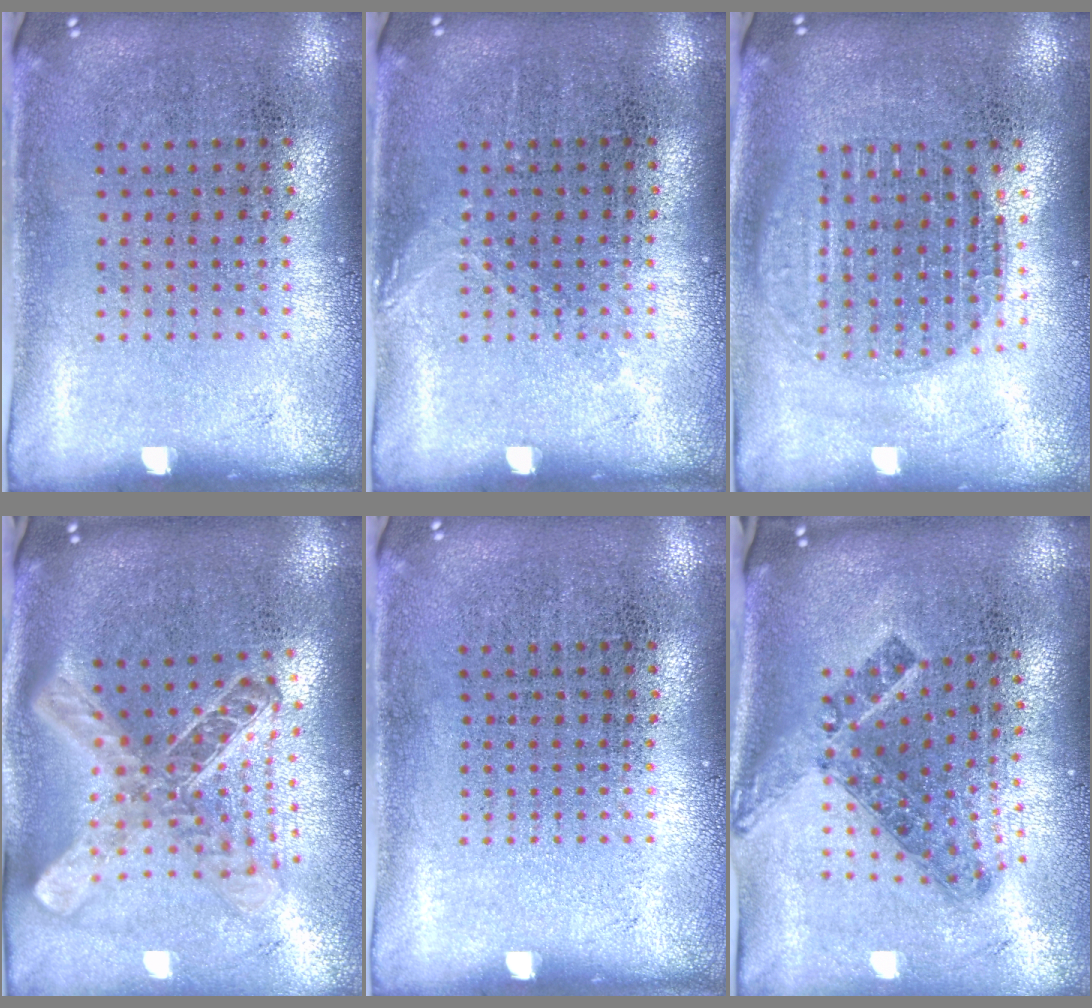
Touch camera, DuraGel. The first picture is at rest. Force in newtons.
{"total": 0.8, "press": 0.8, "slide": 0.2}
{"total": 1.7, "press": 1.5, "slide": 0.9}
{"total": 2.7, "press": 2.0, "slide": 1.8}
{"total": 0.0}
{"total": 1.5, "press": 1.1, "slide": 1.0}